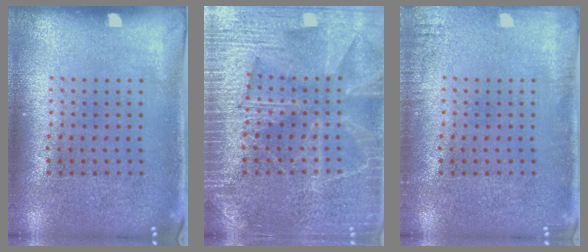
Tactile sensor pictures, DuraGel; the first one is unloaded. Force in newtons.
{"total": 6.5, "press": 6.4, "slide": 0.9}
{"total": 1.4, "press": 1.4, "slide": 0.1}